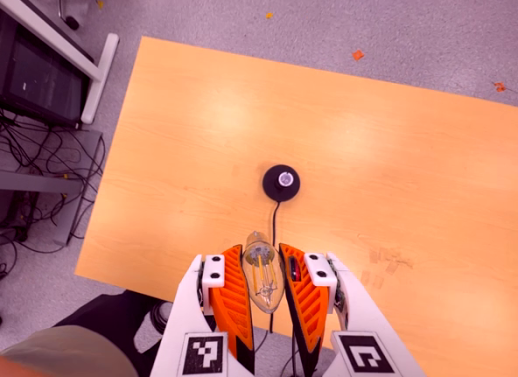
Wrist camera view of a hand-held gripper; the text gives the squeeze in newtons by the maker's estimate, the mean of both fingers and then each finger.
{"total": 21.0, "left": 23.8, "right": 18.2}